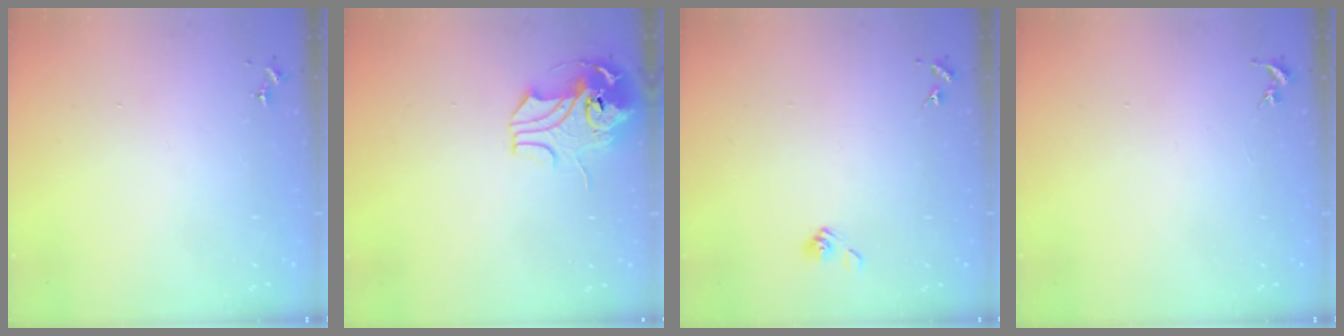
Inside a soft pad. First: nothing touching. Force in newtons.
{"total": 12.2, "press": 12.1, "slide": 1.7}
{"total": 5.4, "press": 5.0, "slide": 2.2}
{"total": 0.0}